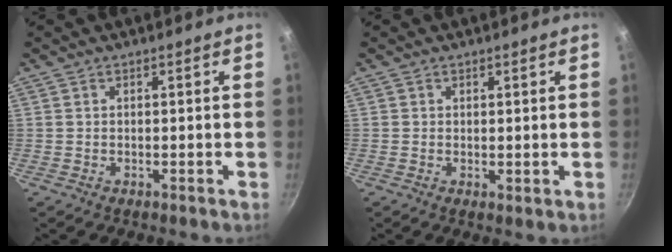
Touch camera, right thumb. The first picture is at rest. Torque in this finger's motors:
{"motor_torque": [-0.89, 0.15, -0.39, -0.08, -0.01]}